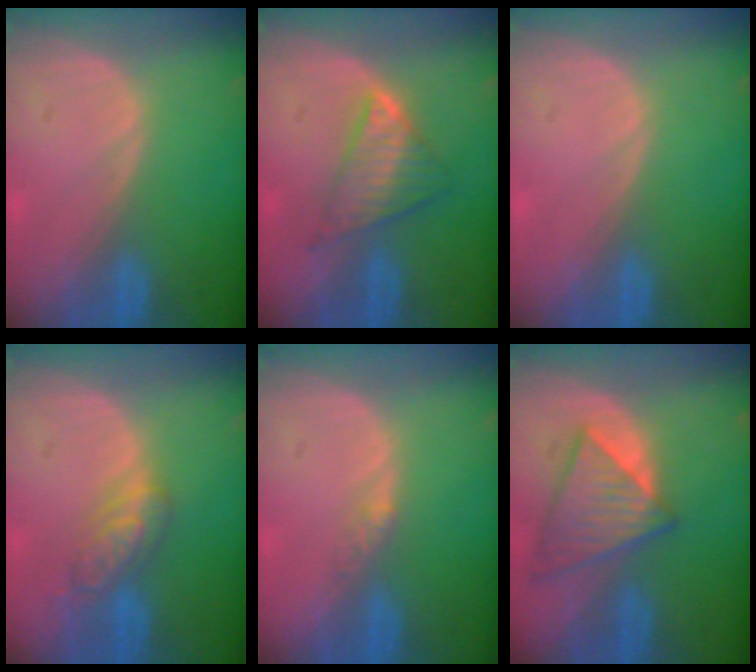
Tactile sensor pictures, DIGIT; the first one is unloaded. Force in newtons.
{"total": 5.8, "press": 5.6, "slide": 1.6}
{"total": 0.0}
{"total": 5.2, "press": 5.1, "slide": 0.8}
{"total": 1.6, "press": 1.3, "slide": 0.9}
{"total": 7.6, "press": 7.3, "slide": 2.2}